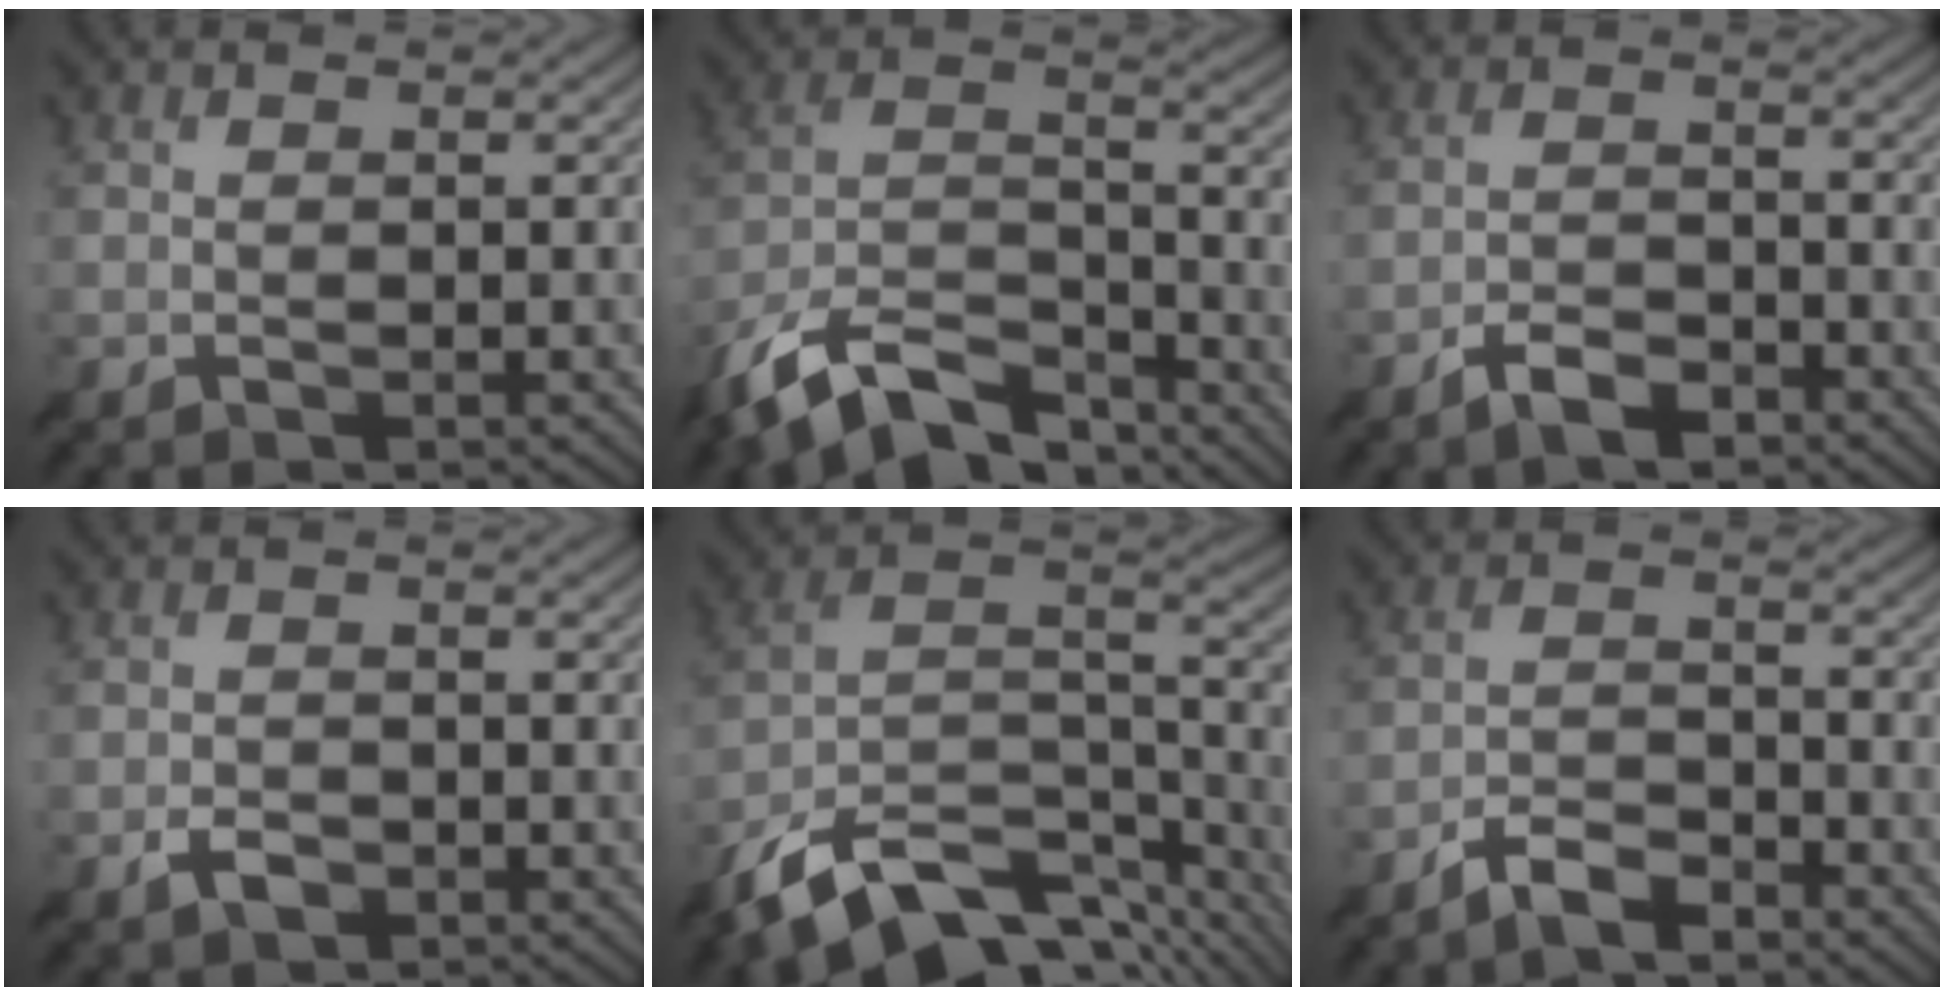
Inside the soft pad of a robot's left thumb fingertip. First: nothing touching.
{"total": 14.6, "force": [-10.7, 5.9, 7.9], "torque": [-0.182, 0.000, -0.207]}
{"total": 3.8, "force": [-2.8, 1.3, 2.3], "torque": [-0.050, 0.003, -0.059]}
{"total": 2.0, "force": [-1.0, 1.1, 1.2], "torque": [-0.024, 0.001, -0.022]}
{"total": 15.1, "force": [-10.4, 6.4, 8.9], "torque": [-0.209, -0.015, -0.169]}
{"total": 4.7, "force": [-3.8, 1.2, 2.5], "torque": [-0.053, 0.002, -0.080]}